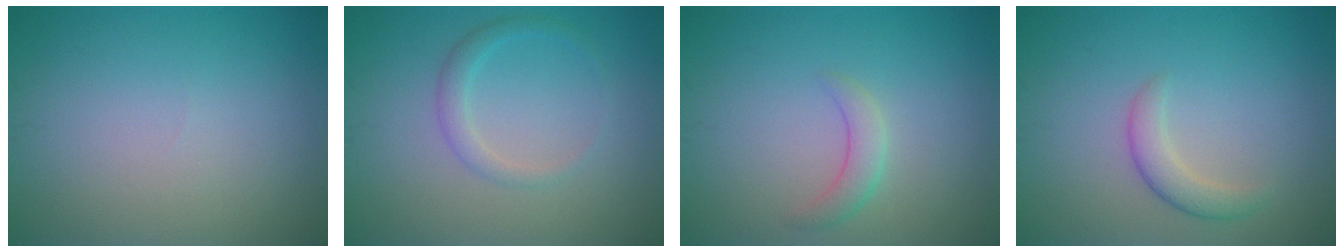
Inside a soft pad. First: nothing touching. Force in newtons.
{"total": 1.7, "press": 1.7, "slide": 0.1}
{"total": 1.8, "press": 1.8, "slide": 0.2}
{"total": 2.2, "press": 2.2, "slide": 0.1}